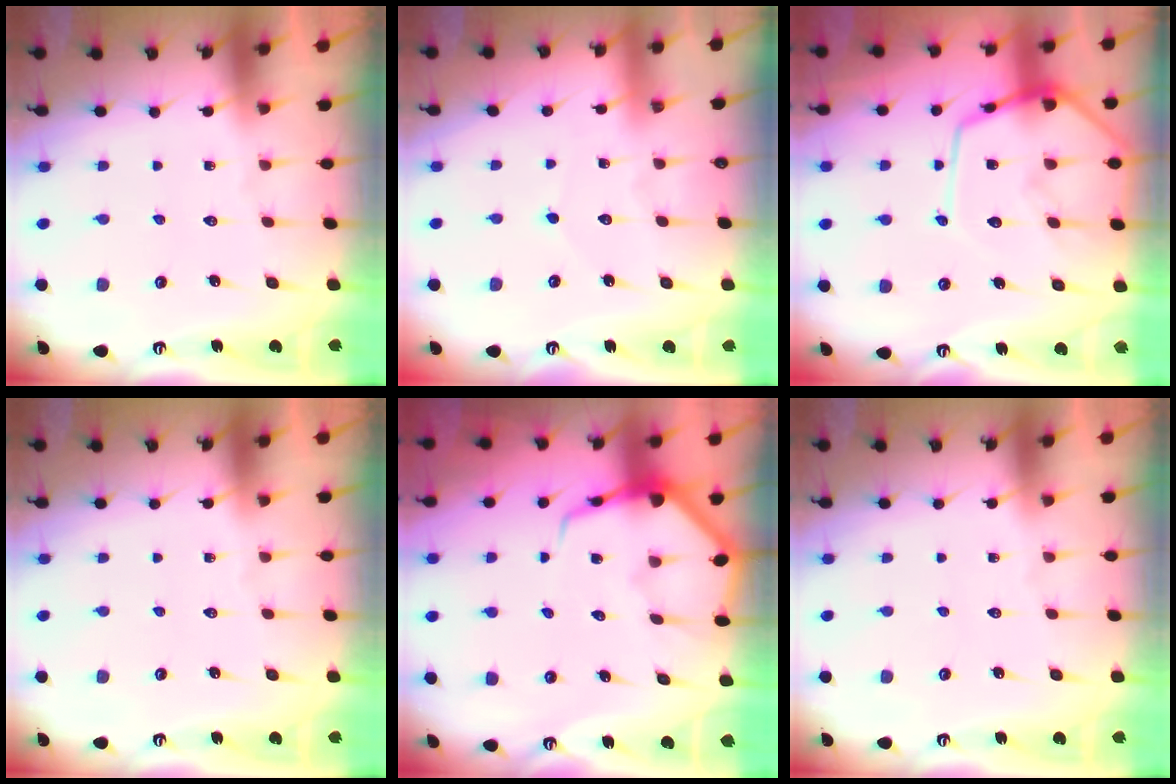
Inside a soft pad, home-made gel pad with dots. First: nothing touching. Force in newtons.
{"total": 2.1, "press": 2.1, "slide": 0.1}
{"total": 15.0, "press": 15.0, "slide": 1.3}
{"total": 0.0}
{"total": 7.7, "press": 7.7, "slide": 0.8}
{"total": 0.0}